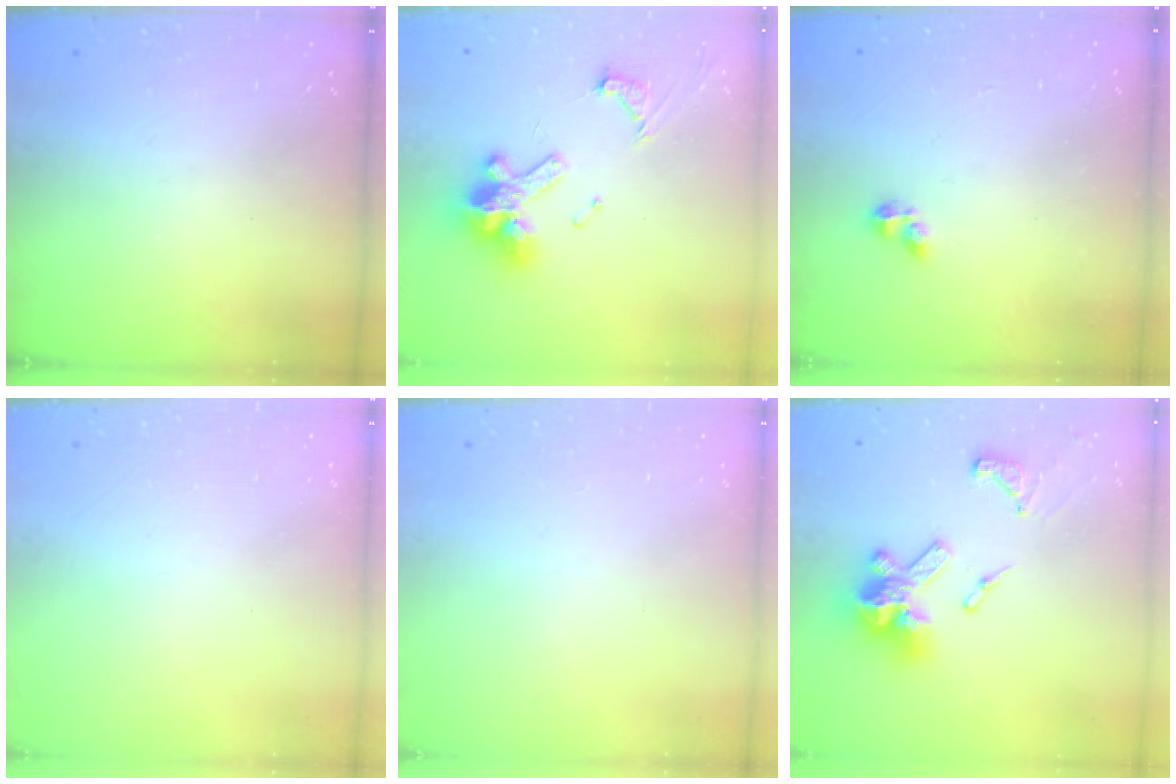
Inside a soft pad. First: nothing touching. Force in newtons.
{"total": 14.0, "press": 13.8, "slide": 2.3}
{"total": 1.8, "press": 1.7, "slide": 0.5}
{"total": 0.0}
{"total": 0.0}
{"total": 16.7, "press": 16.6, "slide": 1.8}